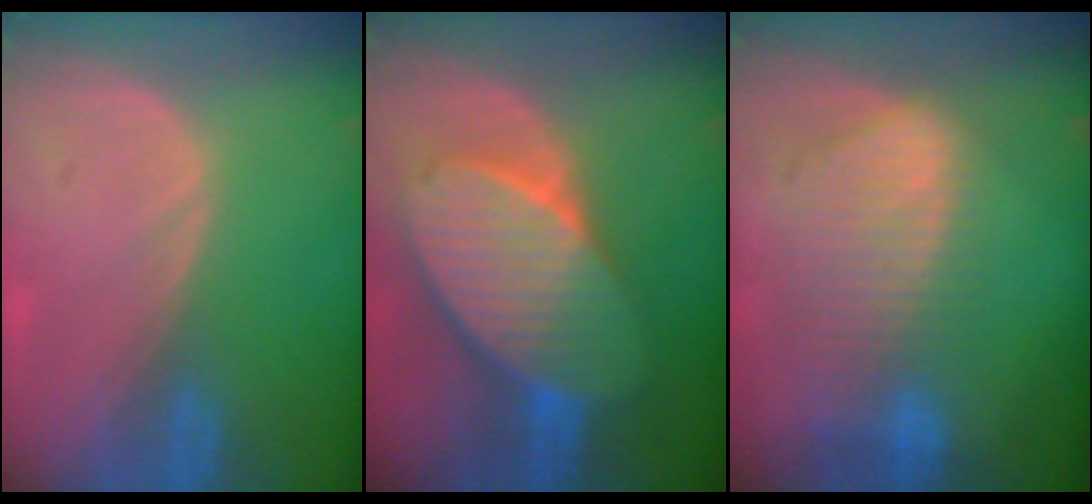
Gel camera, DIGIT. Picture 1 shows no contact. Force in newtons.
{"total": 10.6, "press": 10.6, "slide": 0.7}
{"total": 9.3, "press": 8.1, "slide": 4.5}